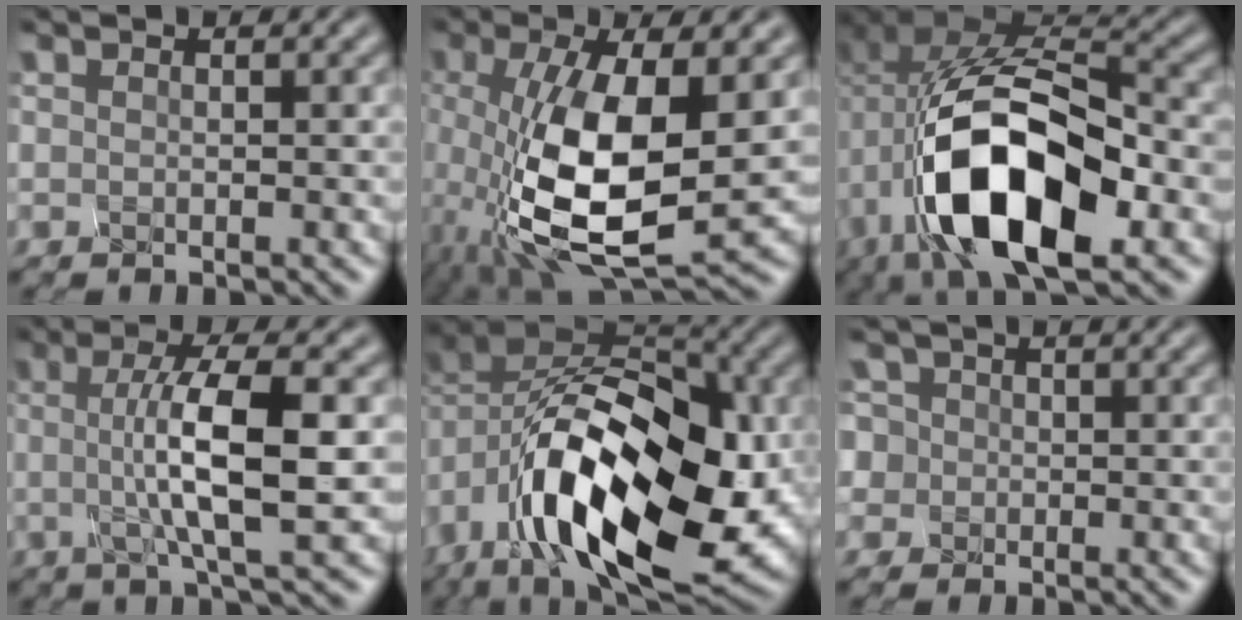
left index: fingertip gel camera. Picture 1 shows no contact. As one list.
[{"total": 10.6, "force": [-1.4, 4.2, 9.6], "torque": [-0.212, -0.024, -0.010]}, {"total": 14.5, "force": [-3.9, 8.9, 10.8], "torque": [-0.224, -0.034, -0.047]}, {"total": 7.1, "force": [-0.2, 1.6, 6.9], "torque": [-0.106, 0.000, 0.004]}, {"total": 15.7, "force": [-4.5, 9.7, 11.5], "torque": [-0.200, -0.021, -0.058]}, {"total": 2.0, "force": [0.0, 1.9, -0.5], "torque": [0.001, 0.015, -0.007]}]